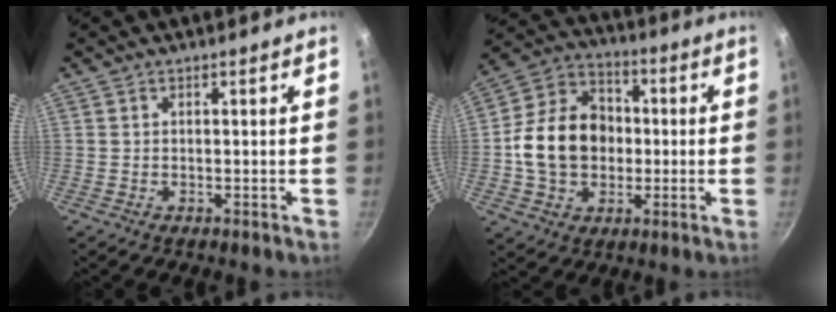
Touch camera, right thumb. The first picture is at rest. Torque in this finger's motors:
{"motor_torque": [2.43, 2.29, 1.31, -0.86, 0.13]}